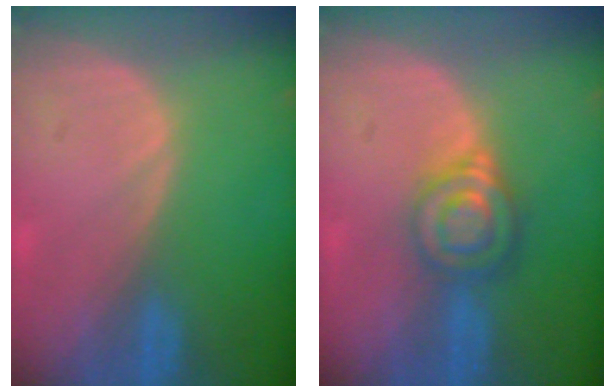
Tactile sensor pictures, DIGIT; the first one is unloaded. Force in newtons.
{"total": 6.6, "press": 5.7, "slide": 3.4}